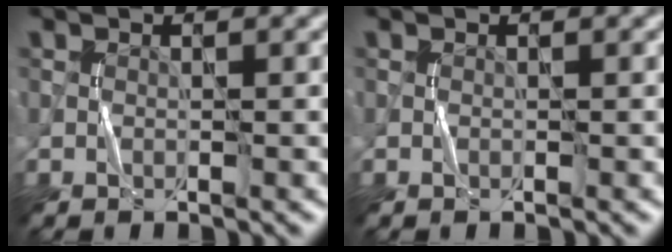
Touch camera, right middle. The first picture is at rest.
{"total": 0.0}